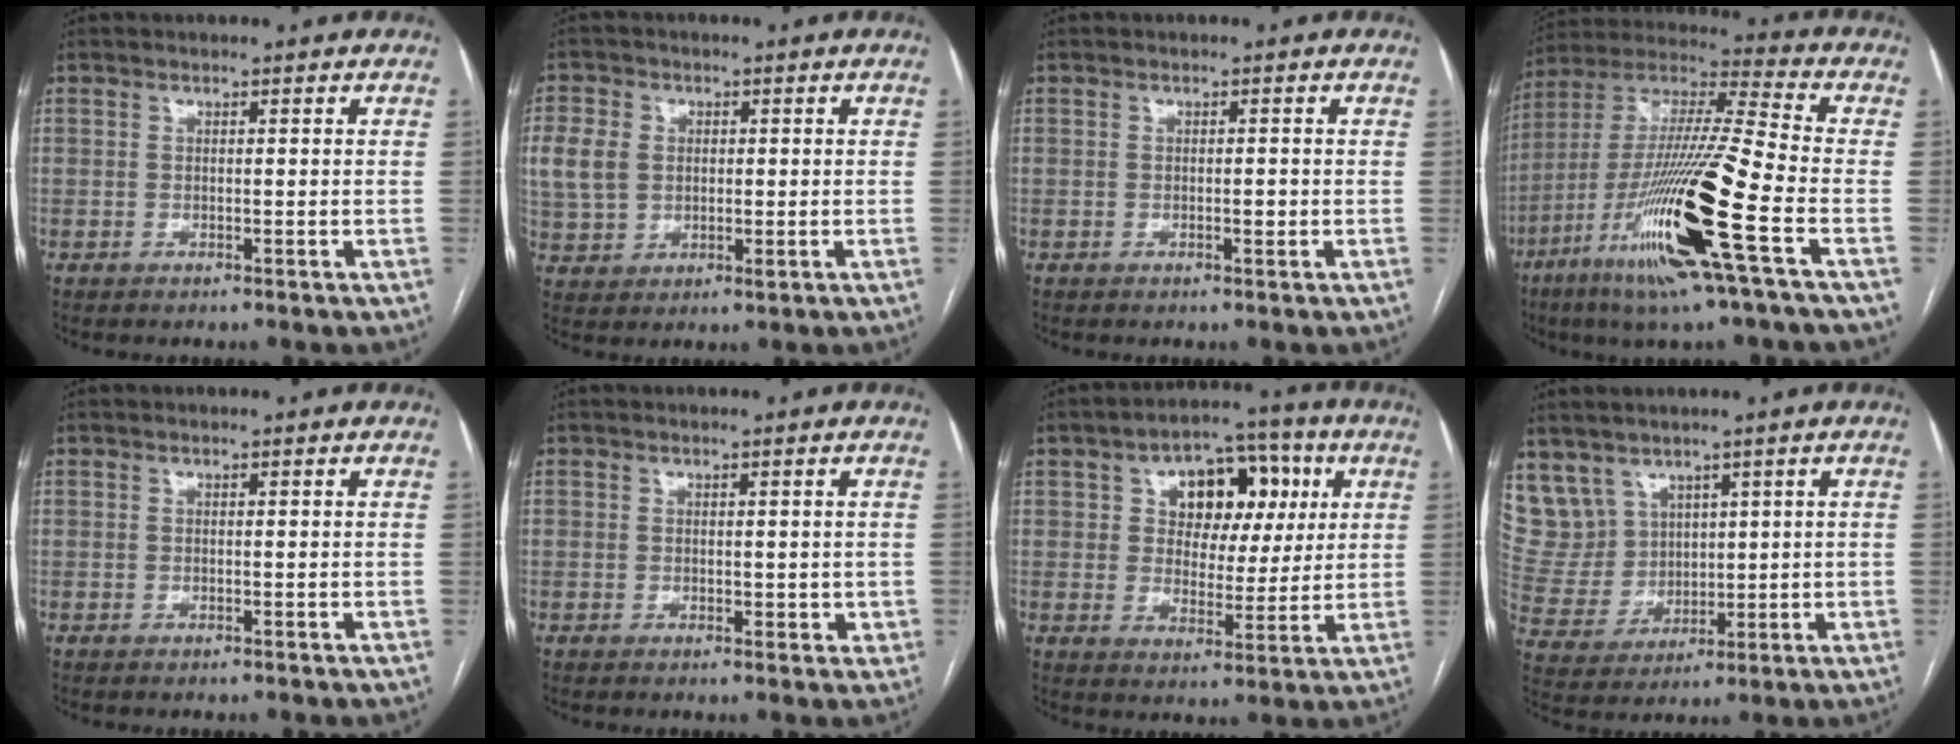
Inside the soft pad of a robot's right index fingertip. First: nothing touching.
{"total": 8.4, "force": [1.4, 6.9, 4.6], "torque": [-0.112, 0.009, 0.034]}
{"total": 1.1, "force": [-0.2, 0.4, 0.9], "torque": [-0.015, 0.000, -0.001]}
{"total": 21.6, "force": [-8.6, 0.0, 19.8], "torque": [-0.405, -0.035, -0.167]}
{"total": 0.0}
{"total": 2.2, "force": [0.3, 1.8, 1.3], "torque": [-0.013, 0.001, 0.008]}
{"total": 11.6, "force": [3.6, 7.6, 8.1], "torque": [-0.104, 0.038, 0.059]}
{"total": 10.0, "force": [6.3, 7.6, 1.2], "torque": [-0.043, 0.035, 0.150]}